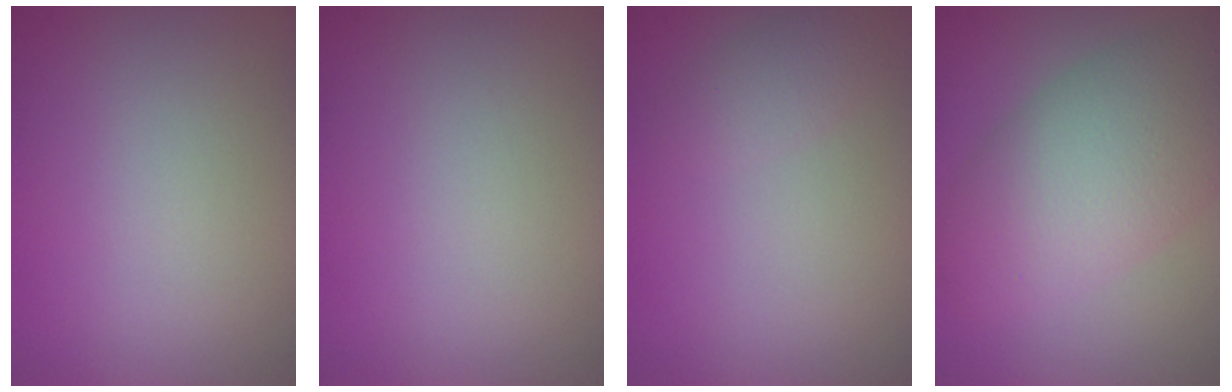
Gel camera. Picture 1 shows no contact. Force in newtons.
{"total": 0.0}
{"total": 1.5, "press": 1.5, "slide": 0.1}
{"total": 8.2, "press": 8.2, "slide": 0.3}